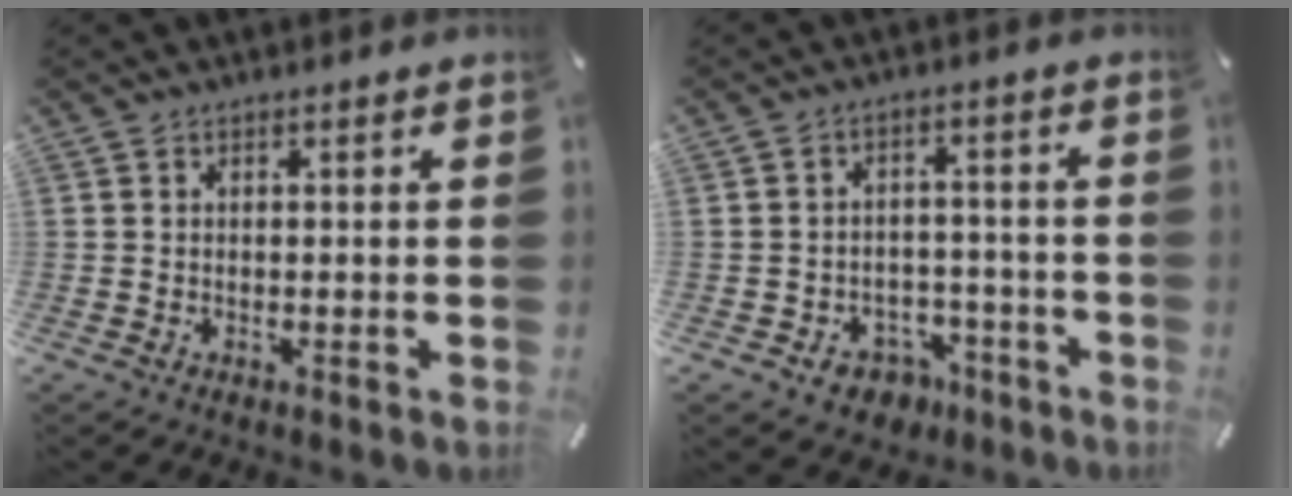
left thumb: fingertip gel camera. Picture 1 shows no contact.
{"total": 6.1, "force": [-3.2, 4.9, 1.9], "torque": [-0.036, 0.027, -0.054]}